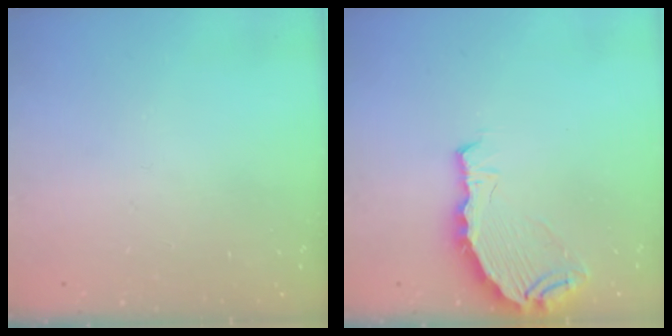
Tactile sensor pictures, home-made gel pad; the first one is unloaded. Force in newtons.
{"total": 7.7, "press": 6.4, "slide": 4.3}